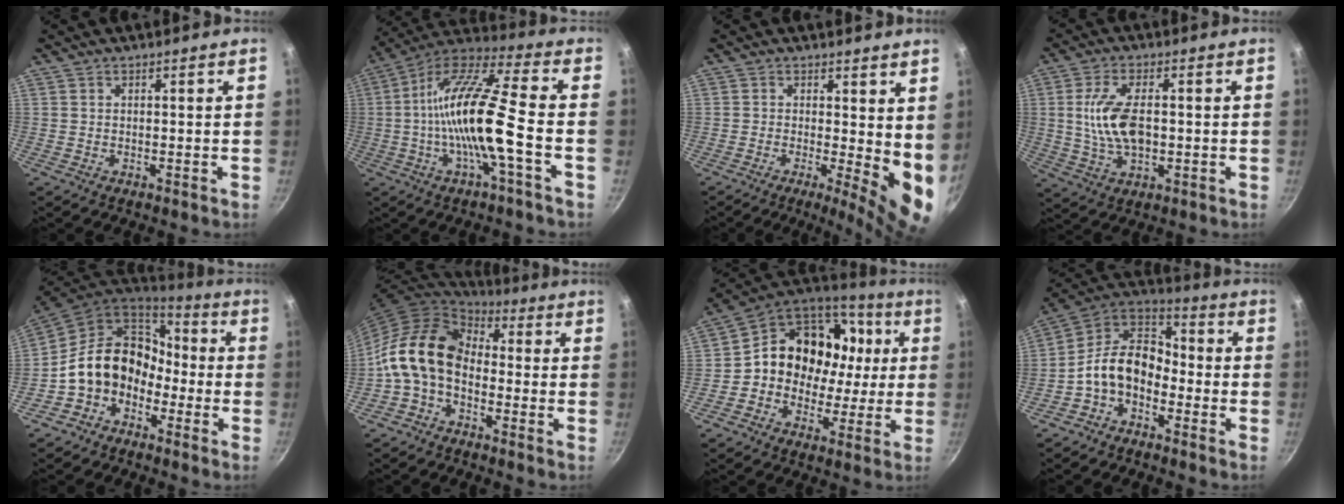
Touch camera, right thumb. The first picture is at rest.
{"total": 17.4, "force": [-2.9, 2.7, 17.0], "torque": [-0.310, 0.031, -0.070]}
{"total": 8.6, "force": [0.2, 3.1, 8.0], "torque": [-0.091, -0.021, 0.004]}
{"total": 10.2, "force": [0.2, 5.3, 8.7], "torque": [-0.161, 0.006, 0.004]}
{"total": 14.7, "force": [-3.9, 11.8, 7.9], "torque": [-0.108, 0.065, -0.079]}
{"total": 13.8, "force": [-2.1, 9.7, 9.7], "torque": [-0.159, 0.043, -0.063]}
{"total": 18.2, "force": [1.4, 15.3, 9.7], "torque": [-0.122, 0.042, 0.012]}
{"total": 12.6, "force": [-4.1, 8.7, 8.2], "torque": [-0.123, 0.065, -0.105]}